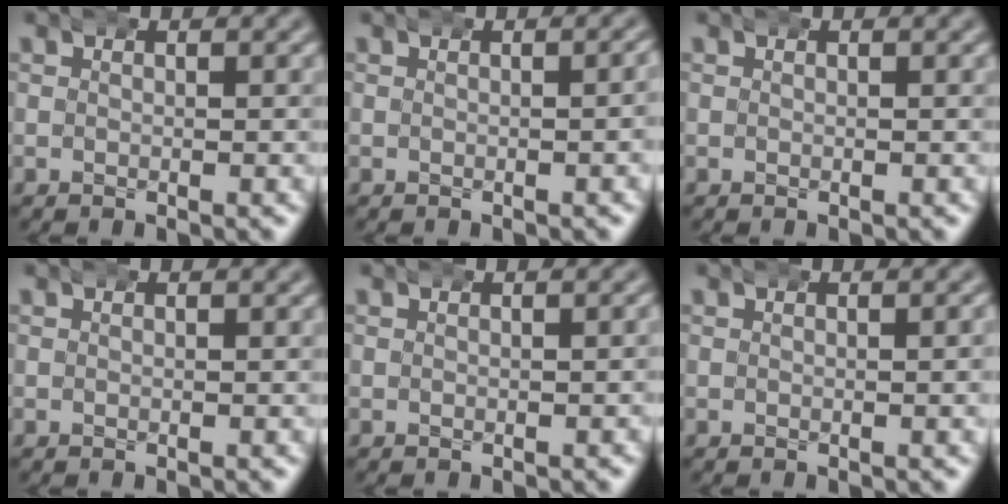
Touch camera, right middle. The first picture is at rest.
{"total": 1.1, "force": [0.2, 0.3, 1.0], "torque": [-0.007, 0.014, -0.002]}
{"total": 0.0}
{"total": 0.0}
{"total": 0.6, "force": [-0.1, 0.3, 0.5], "torque": [-0.004, 0.007, -0.004]}
{"total": 0.7, "force": [0.3, -0.1, 0.6], "torque": [-0.007, 0.011, 0.000]}